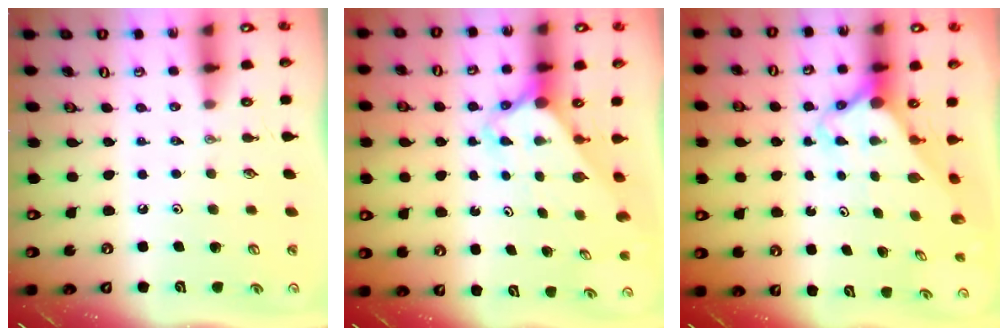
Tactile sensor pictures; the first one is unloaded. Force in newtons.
{"total": 2.8, "press": 2.8, "slide": 0.2}
{"total": 3.6, "press": 3.6, "slide": 0.3}